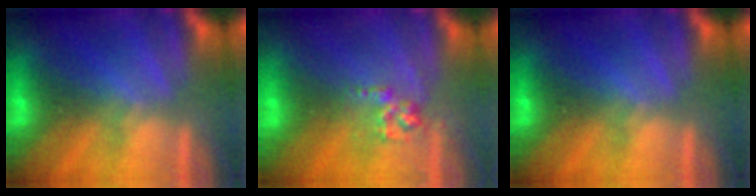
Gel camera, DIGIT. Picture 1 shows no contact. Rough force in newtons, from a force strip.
{"total": 2.7}
{"total": 0.0}